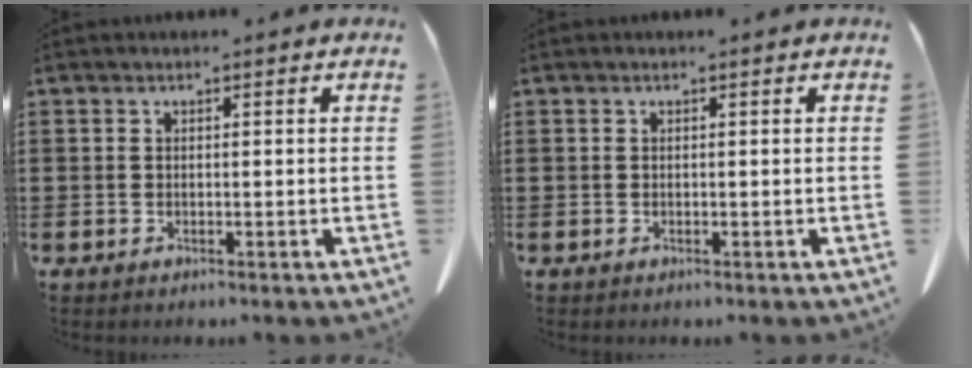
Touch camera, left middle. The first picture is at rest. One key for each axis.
{"total": 0.0}